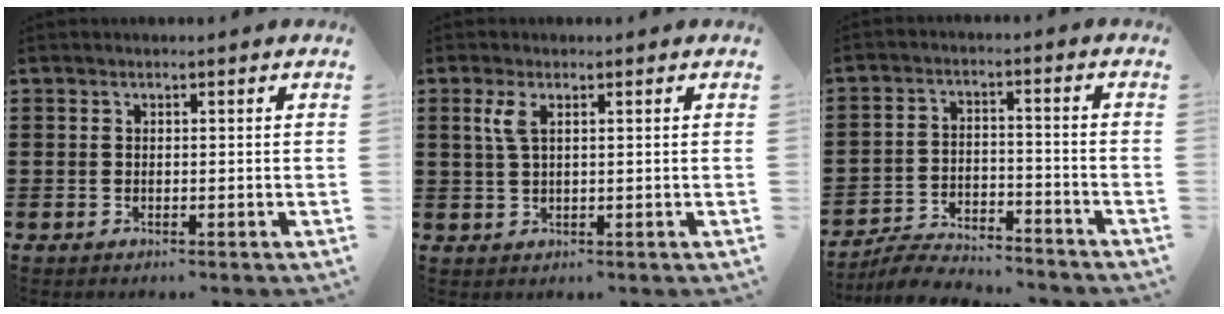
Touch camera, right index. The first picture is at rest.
{"total": 2.8, "force": [1.1, 1.0, 2.4], "torque": [-0.051, 0.007, 0.017]}
{"total": 5.5, "force": [-5.4, 0.5, 0.6], "torque": [-0.019, 0.006, -0.108]}